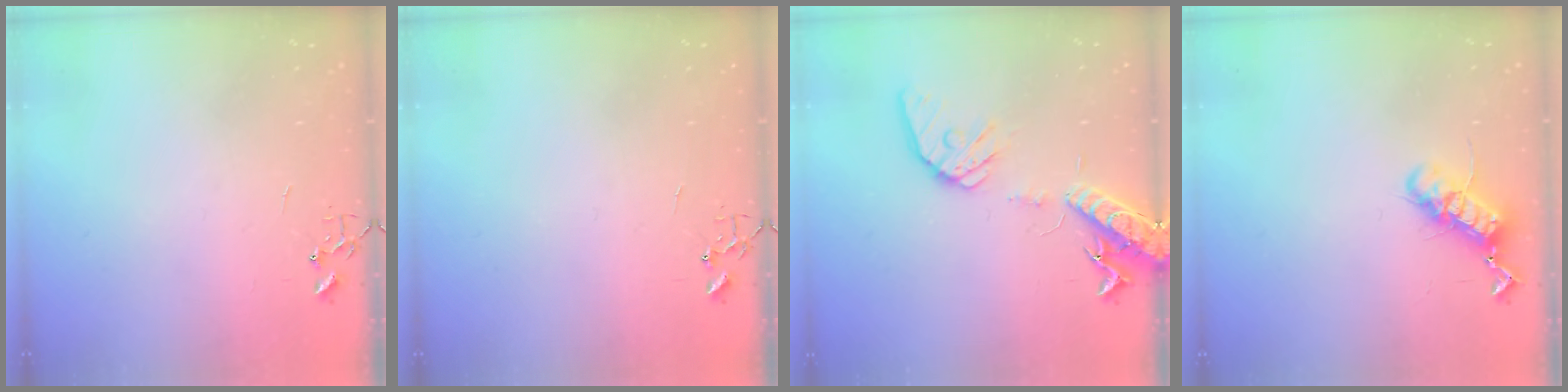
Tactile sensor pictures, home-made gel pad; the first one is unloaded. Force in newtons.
{"total": 0.0}
{"total": 16.1, "press": 15.8, "slide": 3.0}
{"total": 12.5, "press": 12.5, "slide": 0.9}